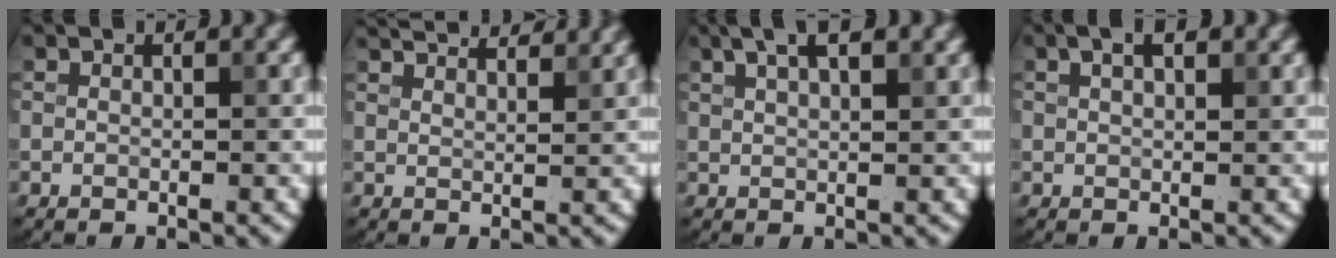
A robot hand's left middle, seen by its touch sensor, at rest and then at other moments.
{"total": 4.7, "force": [4.4, 0.6, 1.6], "torque": [-0.033, 0.014, 0.062]}
{"total": 4.6, "force": [3.0, 1.5, 3.2], "torque": [-0.053, 0.020, 0.041]}
{"total": 2.5, "force": [1.5, 1.1, 1.8], "torque": [-0.035, 0.009, 0.026]}